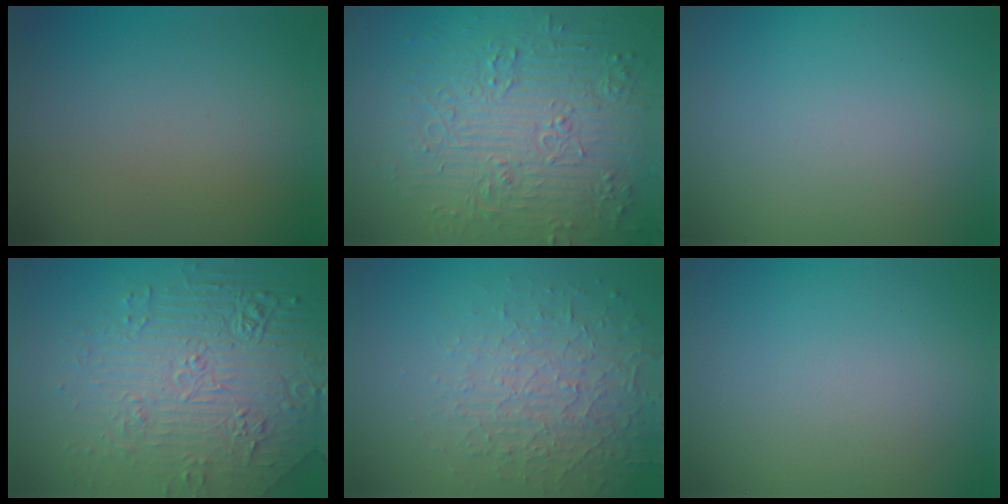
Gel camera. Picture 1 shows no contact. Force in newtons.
{"total": 8.0, "press": 6.2, "slide": 5.0}
{"total": 0.0}
{"total": 8.8, "press": 6.0, "slide": 6.4}
{"total": 4.9, "press": 3.2, "slide": 3.7}
{"total": 0.0}